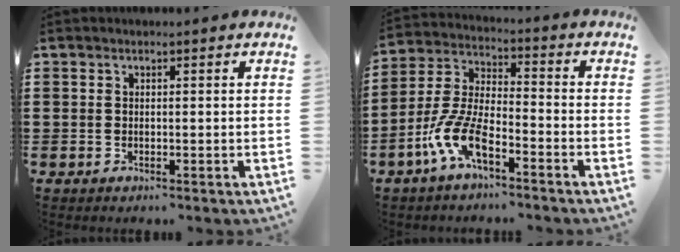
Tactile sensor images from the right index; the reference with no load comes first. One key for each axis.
{"total": 8.6, "fx": -5.4, "fy": 2.5, "fz": 6.2, "tx": -0.166, "ty": -0.011, "tz": -0.112}